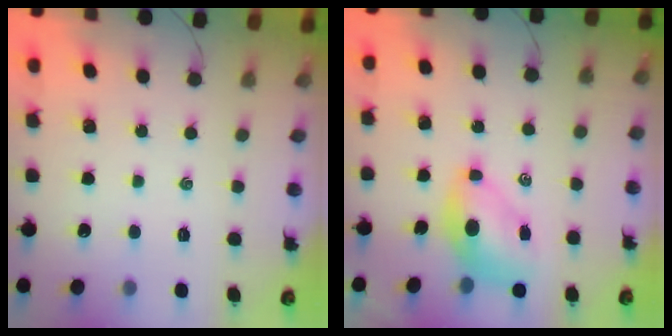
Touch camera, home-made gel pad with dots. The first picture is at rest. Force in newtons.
{"total": 6.9, "press": 6.7, "slide": 1.5}